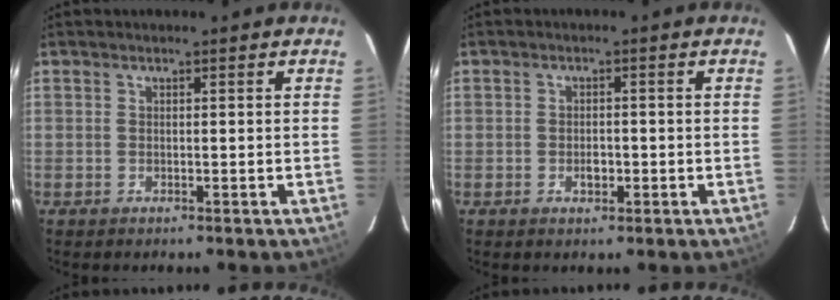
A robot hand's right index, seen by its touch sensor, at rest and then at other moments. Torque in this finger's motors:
{"motor_torque": [0.09, 0.23, -0.07, -0.05]}